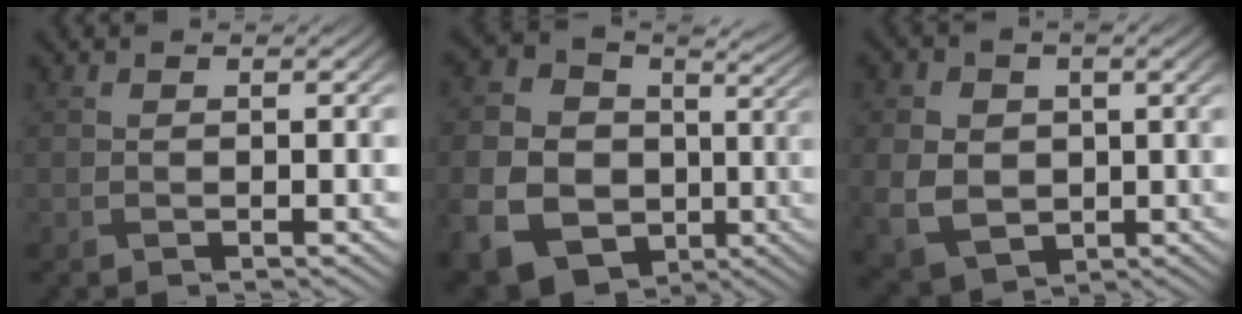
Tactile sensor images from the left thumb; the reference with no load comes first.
{"total": 16.0, "force": [-1.0, 14.0, 7.8], "torque": [-0.233, -0.042, 0.001]}
{"total": 7.6, "force": [0.1, 6.0, 4.7], "torque": [-0.127, -0.013, 0.008]}